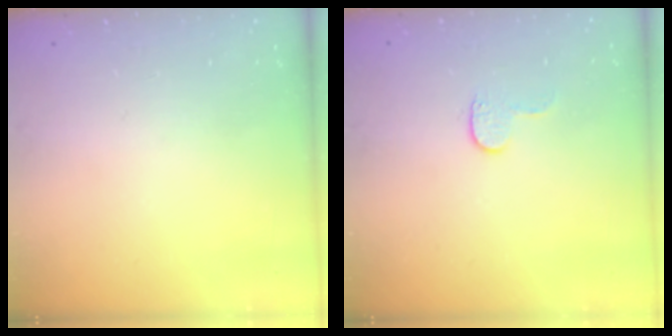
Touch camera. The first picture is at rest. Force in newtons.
{"total": 3.9, "press": 3.9, "slide": 0.4}